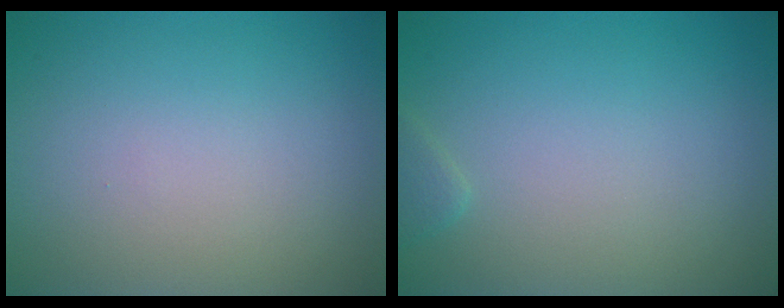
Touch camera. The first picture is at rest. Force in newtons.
{"total": 0.6, "press": 0.6, "slide": 0.1}